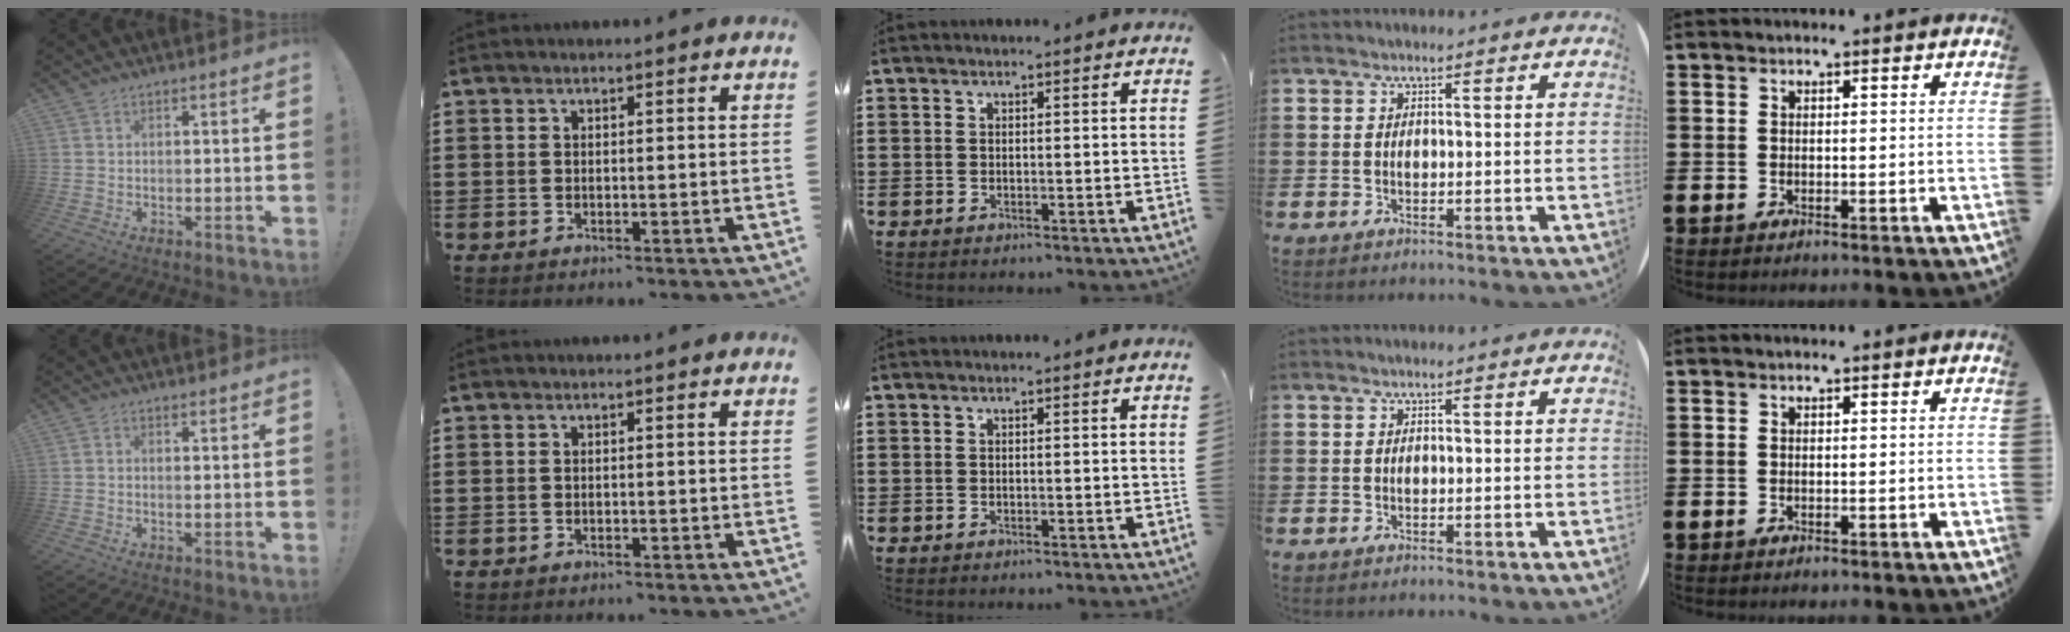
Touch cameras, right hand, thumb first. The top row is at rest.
{"thumb": {"total": 0.5, "force": [0.0, 0.2, 0.5], "torque": [0.001, -0.002, -0.002]}}